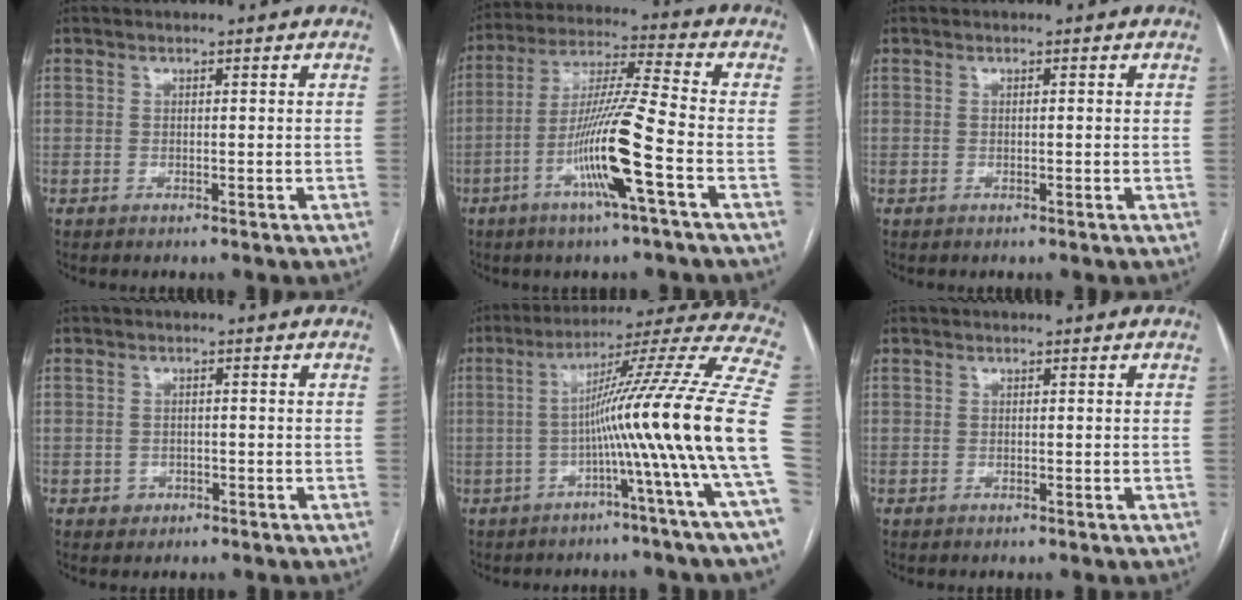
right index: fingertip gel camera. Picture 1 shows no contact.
{"total": 13.0, "force": [-4.7, -0.8, 12.0], "torque": [-0.233, -0.005, -0.094]}
{"total": 0.5, "force": [0.2, 0.1, 0.5], "torque": [-0.010, 0.001, 0.004]}
{"total": 1.8, "force": [-0.7, 1.7, 0.2], "torque": [0.003, 0.008, -0.006]}
{"total": 20.0, "force": [-3.5, -3.5, 19.3], "torque": [-0.246, 0.015, -0.073]}
{"total": 0.0}